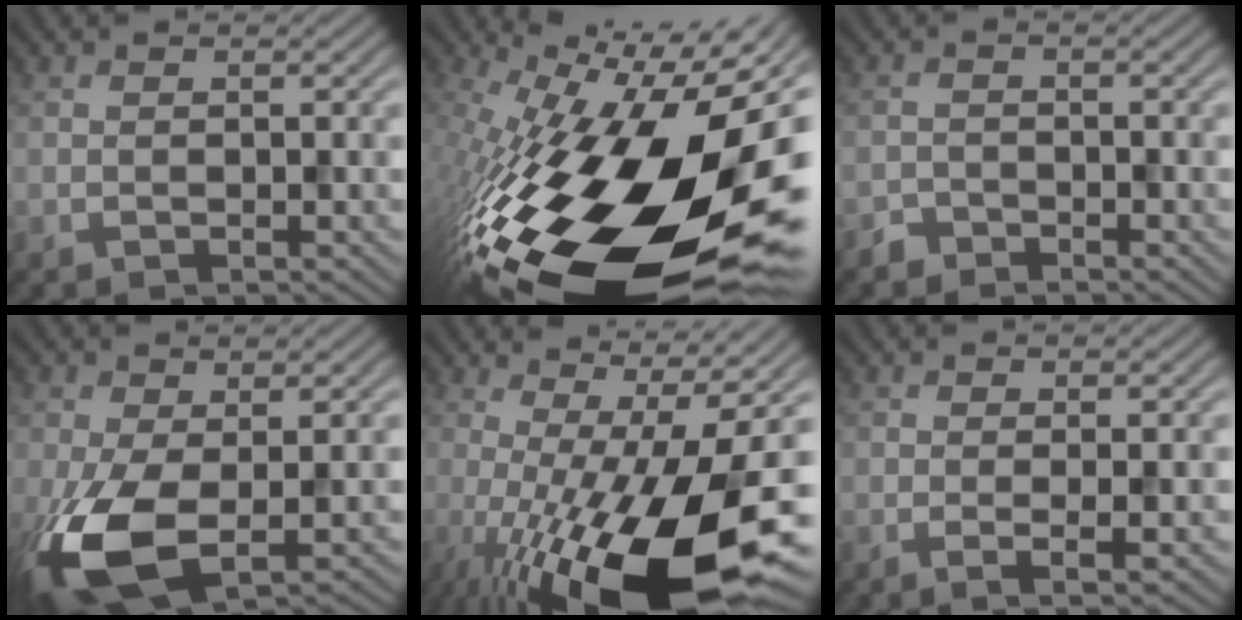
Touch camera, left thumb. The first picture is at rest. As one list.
[{"total": 21.3, "force": [-5.6, 10.2, 17.8], "torque": [-0.354, -0.052, -0.084]}, {"total": 1.6, "force": [-1.4, 0.6, -0.5], "torque": [0.012, -0.001, -0.028]}, {"total": 10.1, "force": [-2.4, 5.2, 8.2], "torque": [-0.200, -0.021, -0.041]}, {"total": 20.1, "force": [-6.5, 5.9, 18.1], "torque": [-0.271, -0.011, -0.110]}, {"total": 2.1, "force": [0.2, 0.4, 2.0], "torque": [-0.033, 0.001, 0.001]}]